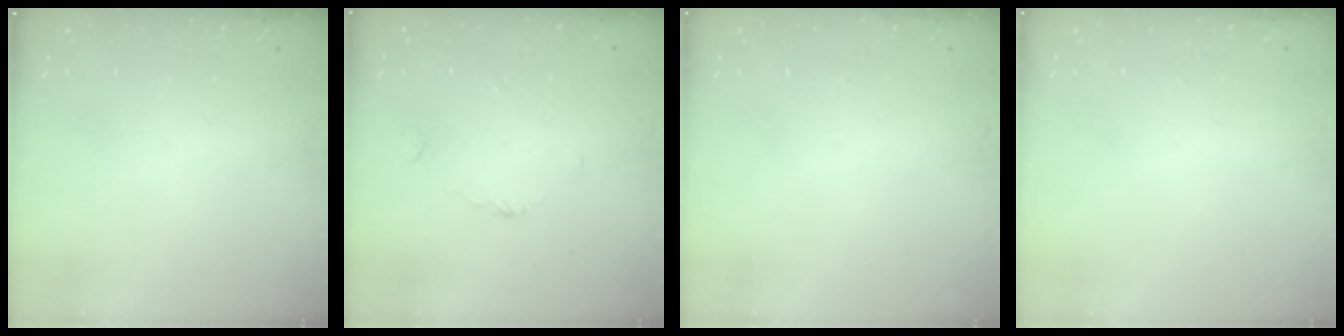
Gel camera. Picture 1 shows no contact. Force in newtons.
{"total": 3.3, "press": 3.3, "slide": 0.4}
{"total": 1.7, "press": 1.7, "slide": 0.1}
{"total": 2.0, "press": 2.0, "slide": 0.1}